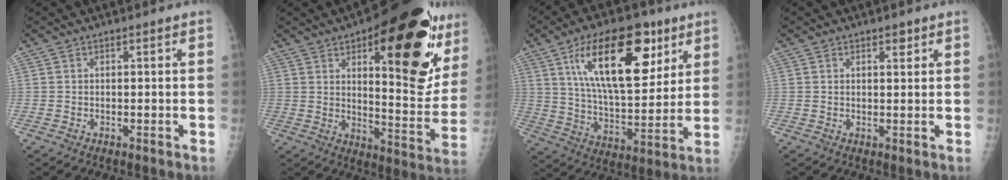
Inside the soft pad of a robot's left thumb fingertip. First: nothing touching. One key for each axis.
{"total": 28.8, "fx": 13.1, "fy": 10.7, "fz": 23.4, "tx": -0.264, "ty": -0.038, "tz": 0.183}
{"total": 22.0, "fx": 10.1, "fy": 9.9, "fz": 16.9, "tx": -0.240, "ty": -0.036, "tz": 0.173}
{"total": 1.8, "fx": 1.1, "fy": 0.8, "fz": 1.1, "tx": -0.007, "ty": -0.005, "tz": 0.015}